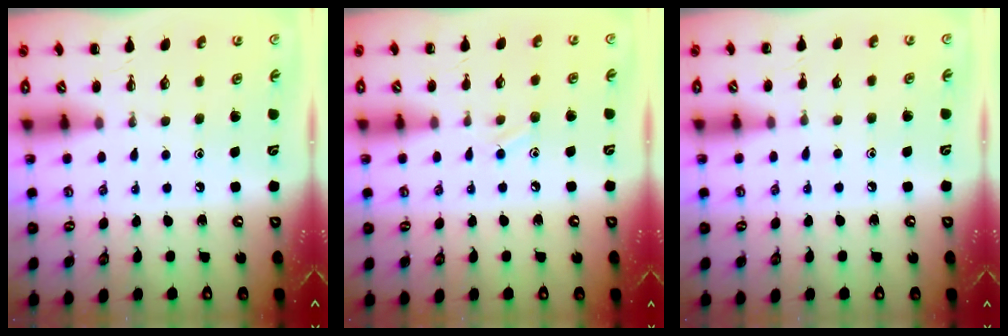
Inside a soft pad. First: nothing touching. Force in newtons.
{"total": 6.5, "press": 6.2, "slide": 1.9}
{"total": 4.4, "press": 4.1, "slide": 1.6}